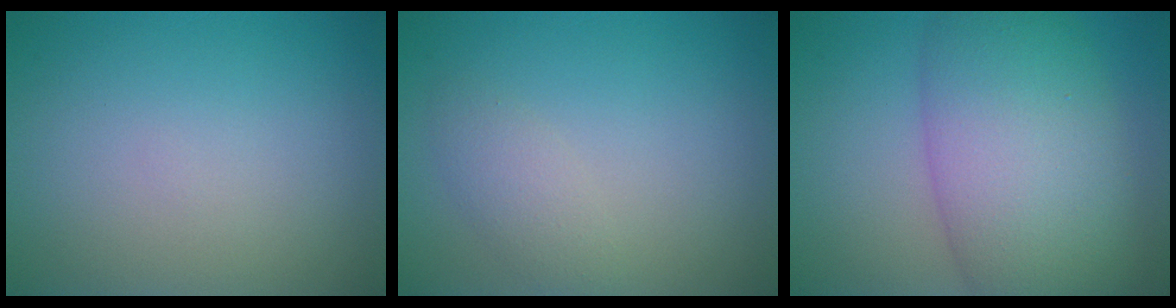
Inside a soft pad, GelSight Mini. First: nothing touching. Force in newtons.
{"total": 1.8, "press": 1.8, "slide": 0.1}
{"total": 10.1, "press": 10.1, "slide": 0.3}